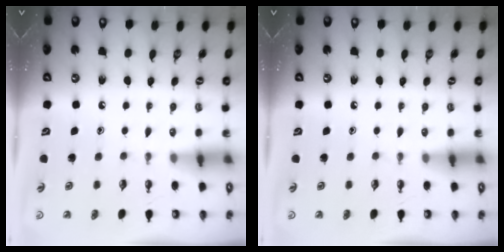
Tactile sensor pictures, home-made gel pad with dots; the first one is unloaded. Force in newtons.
{"total": 0.0}